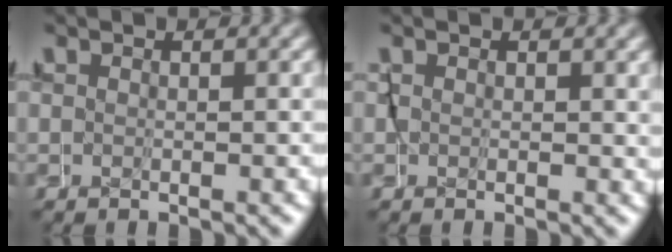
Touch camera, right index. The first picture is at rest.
{"total": 0.8, "force": [0.1, 0.5, 0.5], "torque": [-0.007, -0.004, 0.002]}